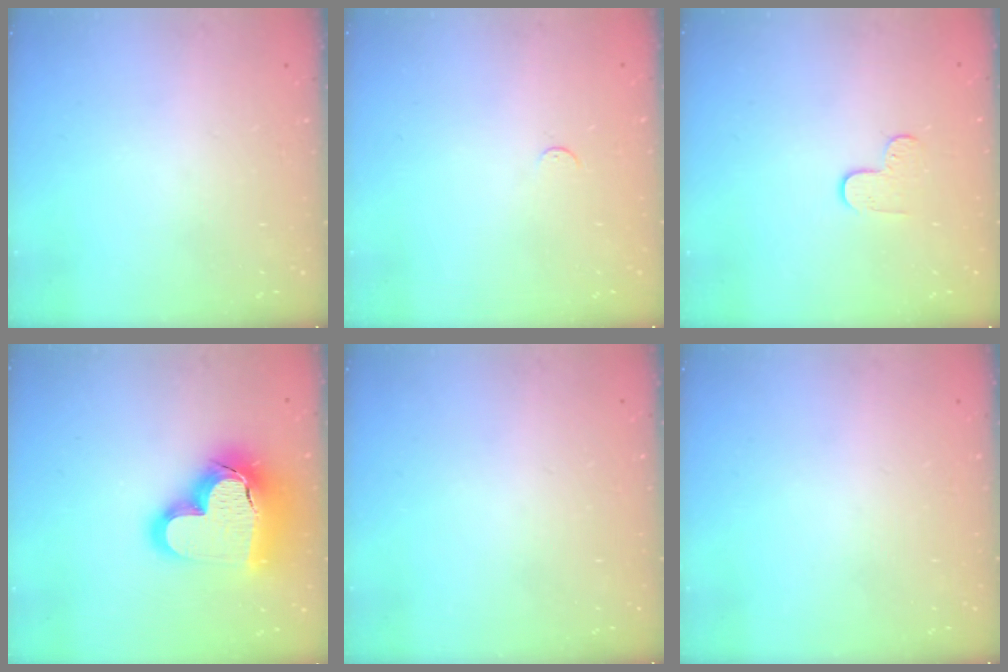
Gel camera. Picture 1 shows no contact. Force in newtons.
{"total": 2.7, "press": 2.7, "slide": 0.4}
{"total": 5.5, "press": 5.5, "slide": 0.5}
{"total": 22.8, "press": 22.6, "slide": 2.2}
{"total": 0.0}
{"total": 0.0}